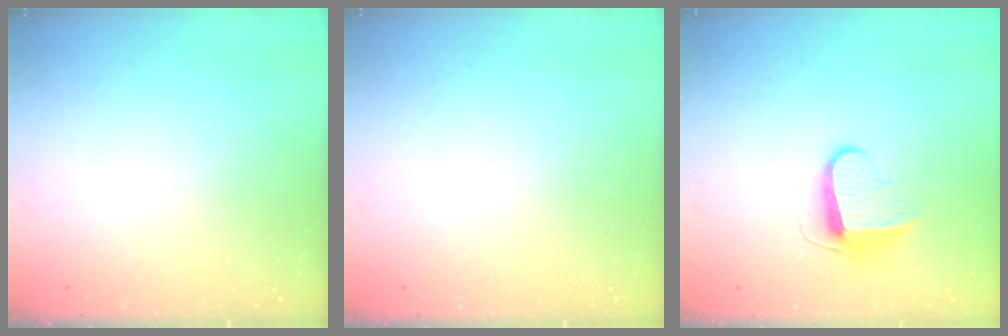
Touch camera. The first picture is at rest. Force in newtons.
{"total": 0.0}
{"total": 9.6, "press": 9.6, "slide": 0.8}